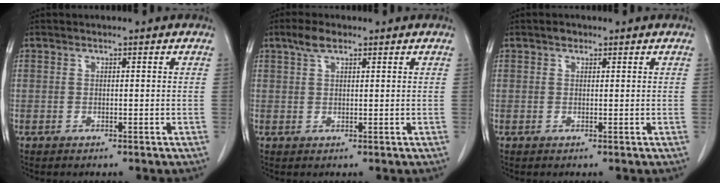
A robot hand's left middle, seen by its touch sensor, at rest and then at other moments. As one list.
[{"total": 2.9, "force": [1.9, 1.1, 1.9], "torque": [-0.042, 0.009, 0.037]}, {"total": 0.9, "force": [0.6, 0.6, 0.3], "torque": [-0.006, 0.002, 0.008]}]